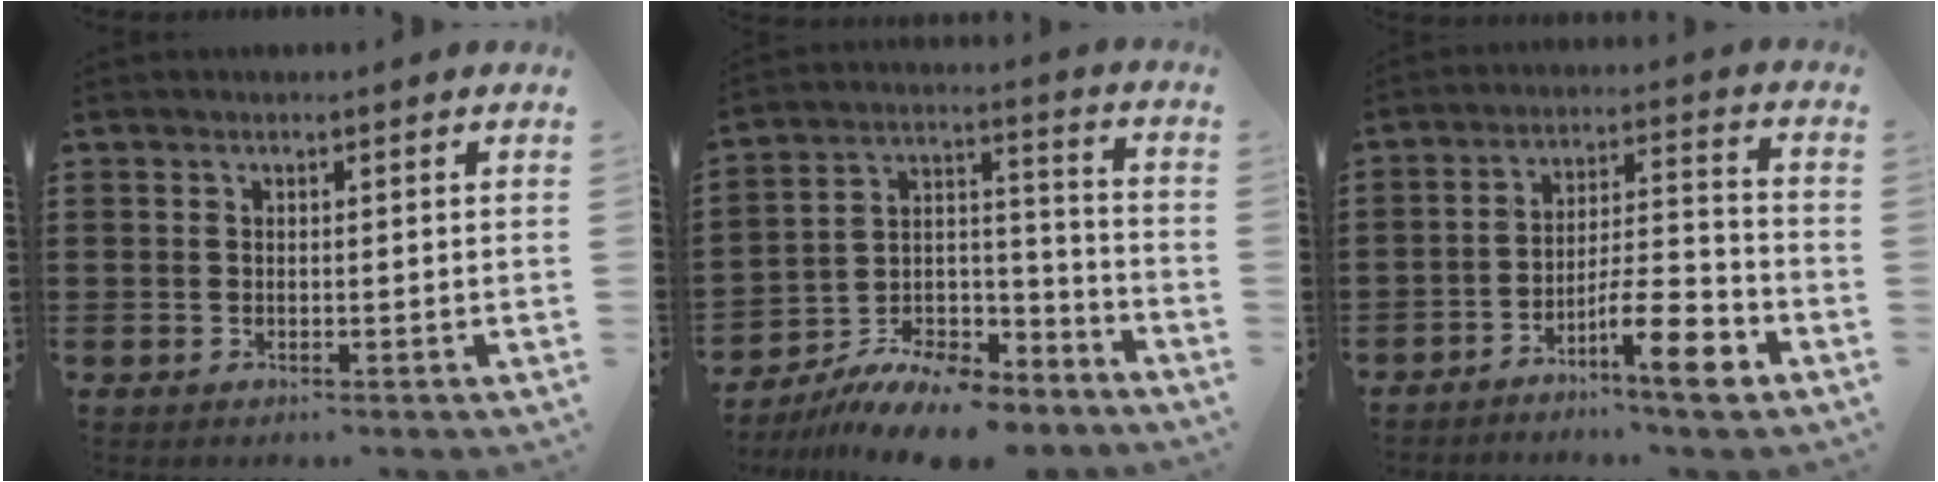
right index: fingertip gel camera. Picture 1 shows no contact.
{"total": 10.8, "force": [-9.6, 3.0, 3.9], "torque": [-0.061, 0.036, -0.182]}
{"total": 9.9, "force": [-6.4, 2.2, 7.3], "torque": [-0.120, 0.015, -0.113]}